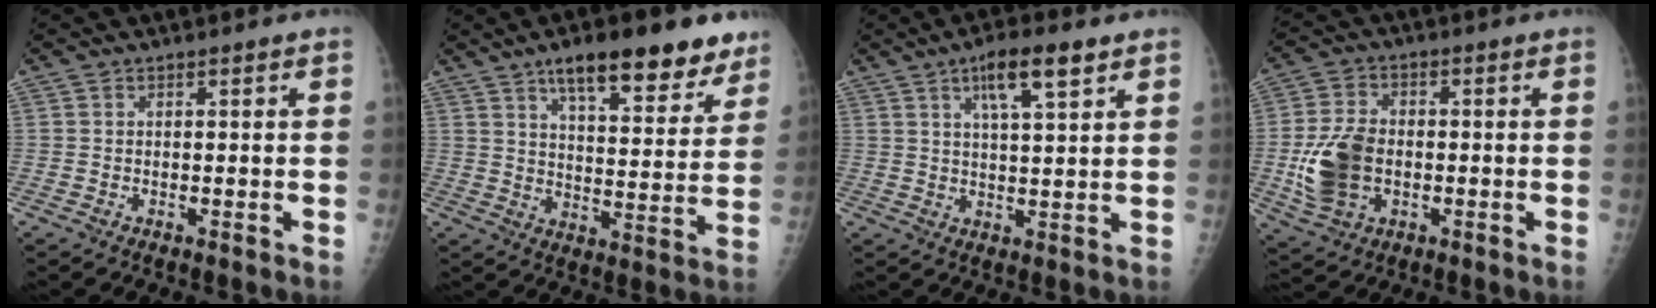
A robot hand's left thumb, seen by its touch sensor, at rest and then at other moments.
{"total": 17.0, "force": [11.4, 6.1, 11.1], "torque": [-0.109, -0.050, 0.170]}
{"total": 8.3, "force": [4.5, 1.9, 6.7], "torque": [-0.110, -0.013, 0.076]}
{"total": 10.9, "force": [-1.8, 7.5, 7.7], "torque": [-0.146, 0.008, -0.029]}